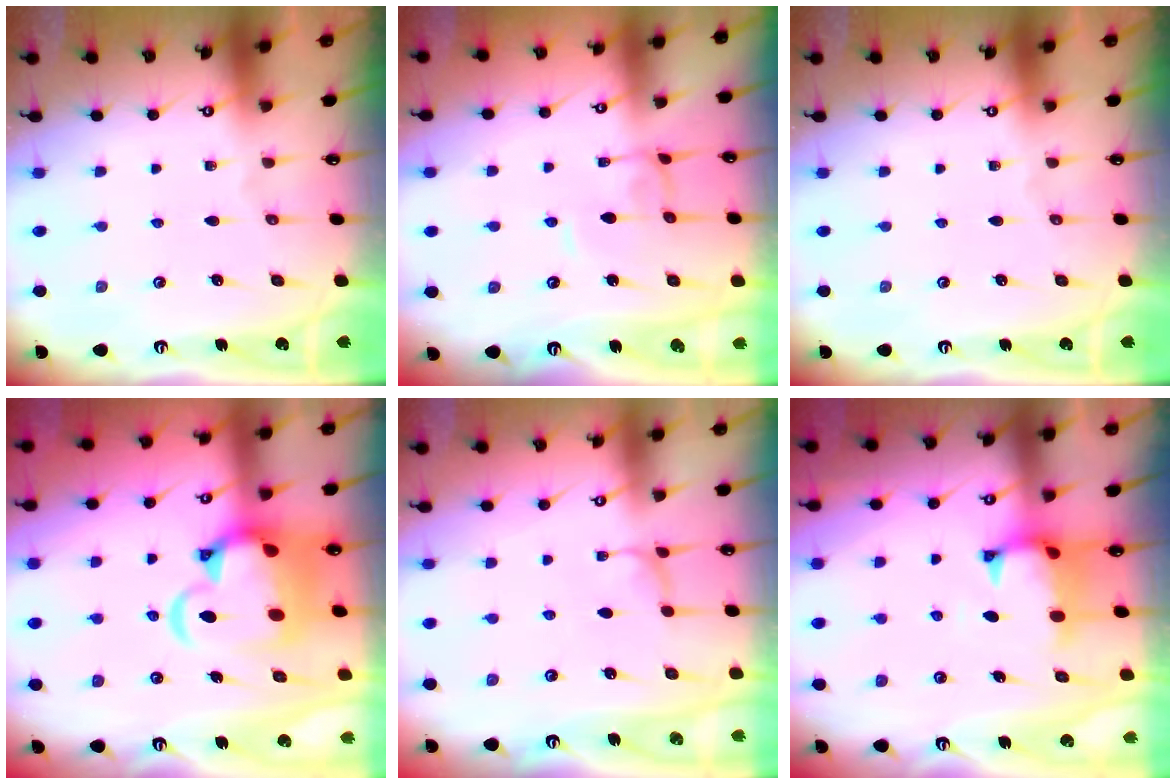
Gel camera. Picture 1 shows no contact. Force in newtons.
{"total": 2.1, "press": 2.1, "slide": 0.2}
{"total": 0.0}
{"total": 9.9, "press": 9.7, "slide": 1.9}
{"total": 1.9, "press": 1.8, "slide": 0.5}
{"total": 1.2, "press": 0.6, "slide": 1.0}